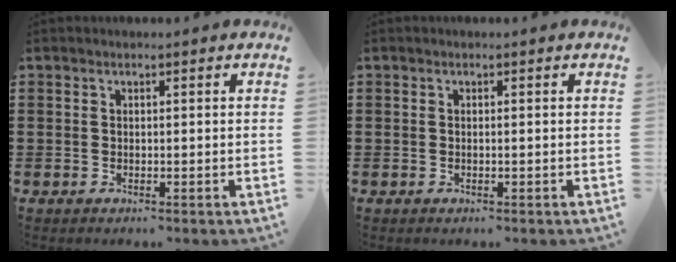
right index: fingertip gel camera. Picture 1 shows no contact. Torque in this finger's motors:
{"motor_torque": [0.19, 0.14, 0.05, 0.00]}